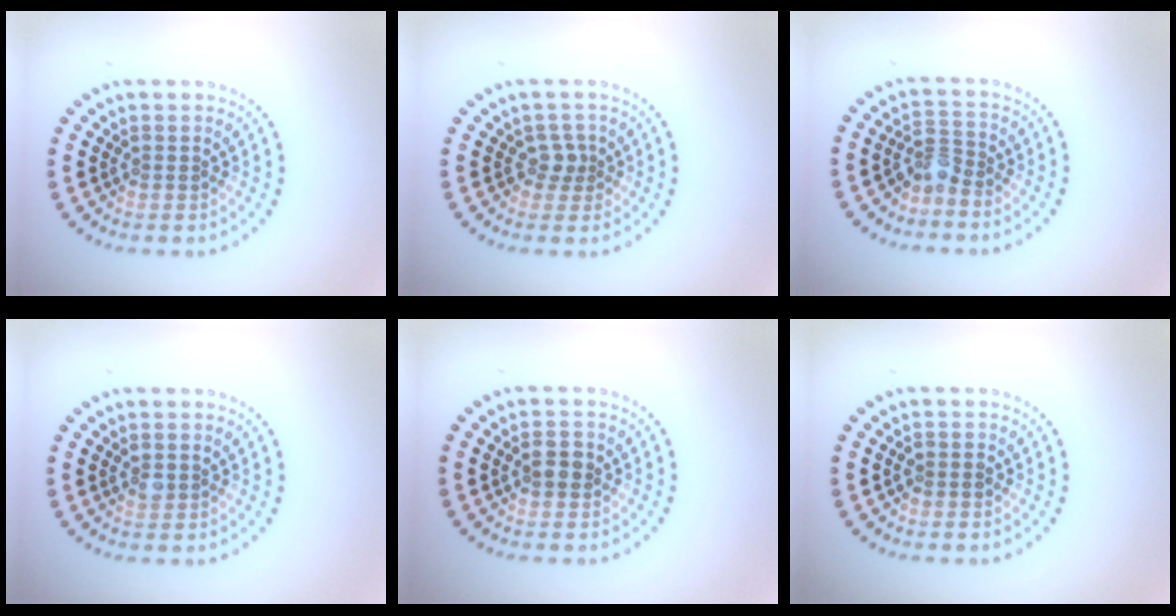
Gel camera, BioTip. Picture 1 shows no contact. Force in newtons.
{"total": 1.3, "press": 1.1, "slide": 0.8}
{"total": 2.1, "press": 1.5, "slide": 1.5}
{"total": 0.8, "press": 0.7, "slide": 0.3}
{"total": 1.8, "press": 1.8, "slide": 0.2}
{"total": 1.0, "press": 0.9, "slide": 0.4}